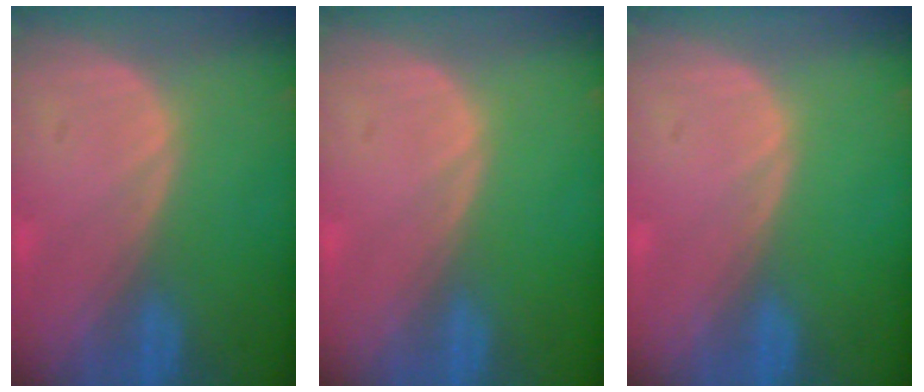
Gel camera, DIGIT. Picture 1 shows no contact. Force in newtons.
{"total": 0.0}
{"total": 0.0}